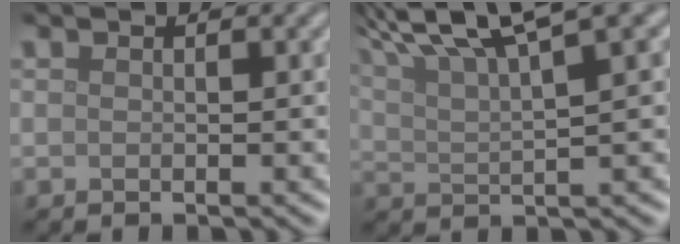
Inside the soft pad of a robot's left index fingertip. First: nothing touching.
{"total": 8.9, "force": [5.9, 1.7, 6.5], "torque": [-0.099, 0.026, 0.091]}